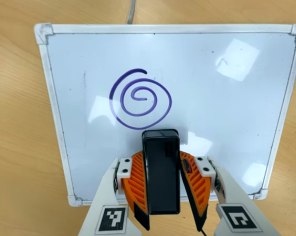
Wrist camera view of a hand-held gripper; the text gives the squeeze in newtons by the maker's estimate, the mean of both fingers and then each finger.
{"total": 5.7, "left": 5.2, "right": 6.2}